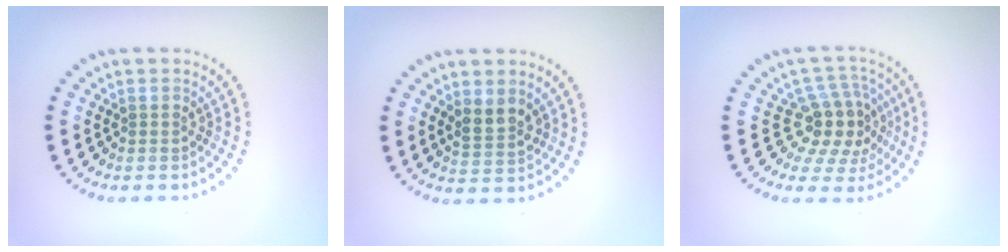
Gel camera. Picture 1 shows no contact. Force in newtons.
{"total": 2.5, "press": 2.3, "slide": 1.0}
{"total": 4.4, "press": 3.7, "slide": 2.4}